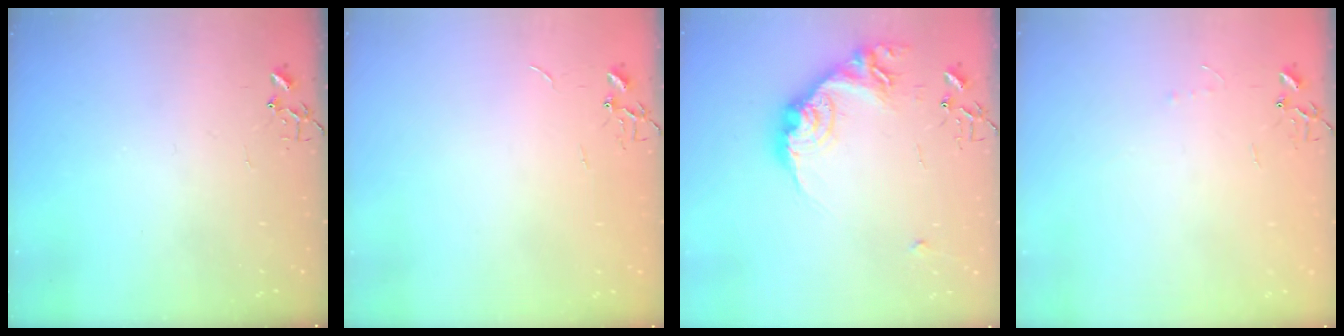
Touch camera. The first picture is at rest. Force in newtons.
{"total": 0.7, "press": 0.7, "slide": 0.1}
{"total": 17.6, "press": 17.5, "slide": 0.9}
{"total": 3.4, "press": 3.4, "slide": 0.5}